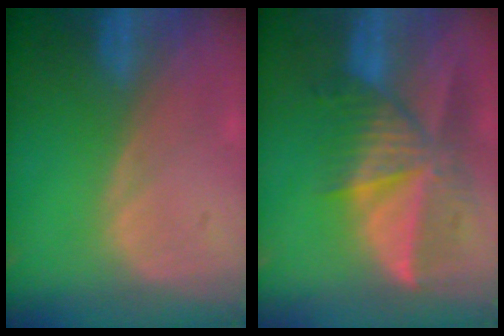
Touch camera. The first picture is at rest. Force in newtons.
{"total": 9.8, "press": 8.6, "slide": 4.5}